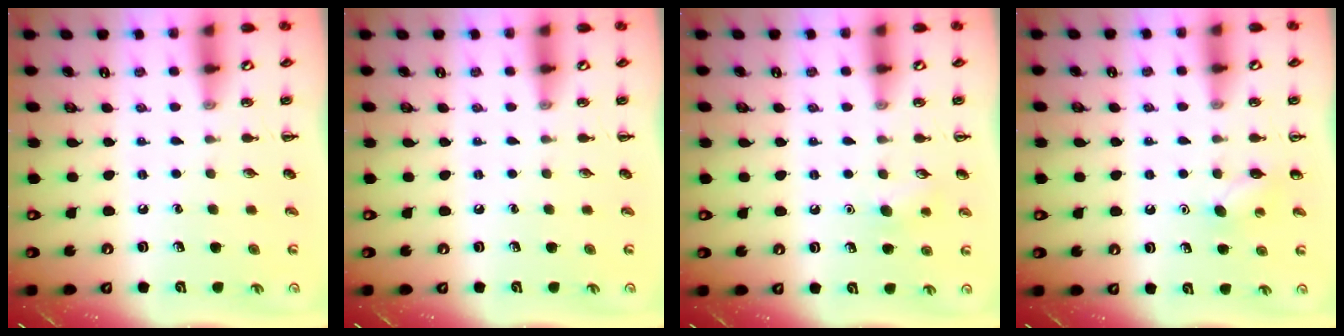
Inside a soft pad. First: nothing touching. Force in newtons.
{"total": 0.0}
{"total": 7.2, "press": 7.0, "slide": 1.5}
{"total": 5.5, "press": 5.3, "slide": 1.4}